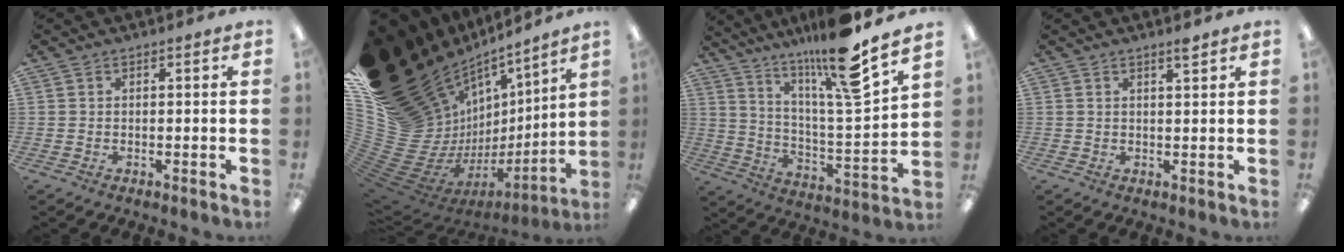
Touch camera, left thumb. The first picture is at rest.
{"total": 29.0, "force": [12.4, 19.1, 17.9], "torque": [-0.218, -0.177, 0.333]}
{"total": 18.2, "force": [14.4, 1.1, 11.2], "torque": [-0.198, -0.093, 0.226]}
{"total": 2.1, "force": [1.8, 0.0, 1.2], "torque": [-0.018, -0.004, 0.029]}